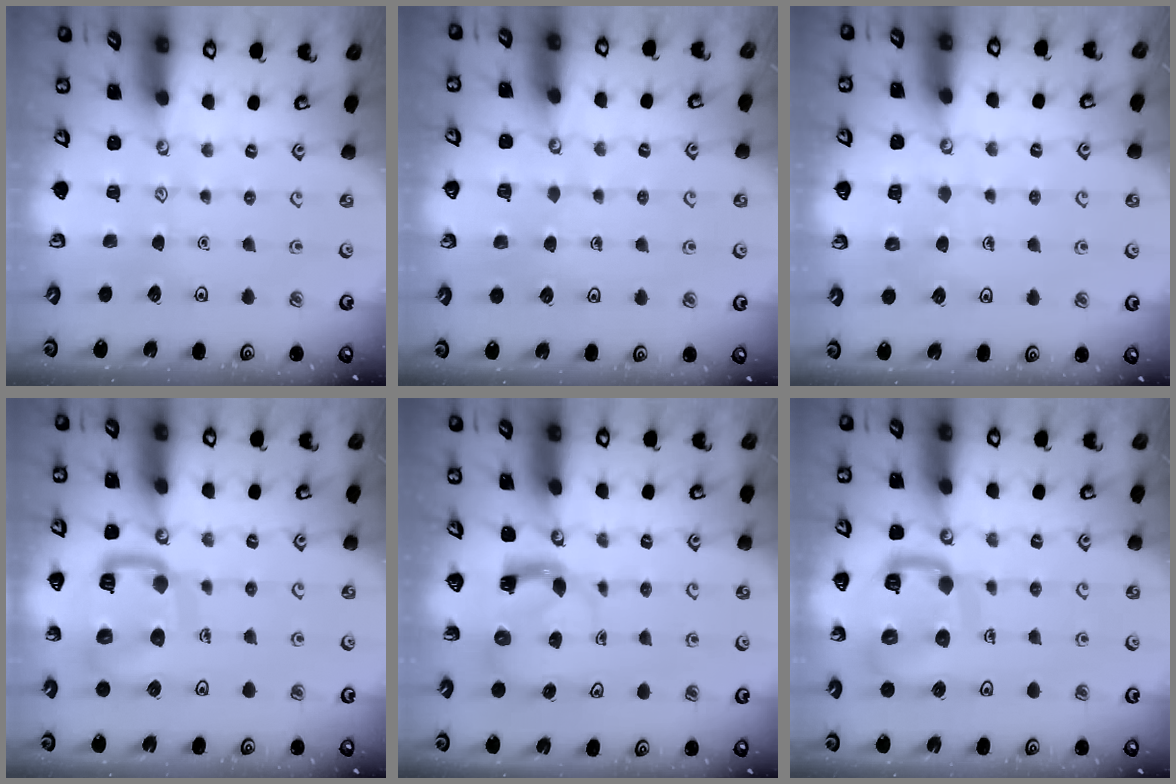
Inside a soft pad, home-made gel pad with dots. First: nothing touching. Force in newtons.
{"total": 3.4, "press": 3.3, "slide": 0.3}
{"total": 5.3, "press": 5.3, "slide": 0.5}
{"total": 15.4, "press": 15.3, "slide": 1.6}
{"total": 3.9, "press": 3.9, "slide": 0.7}
{"total": 14.4, "press": 14.3, "slide": 1.5}